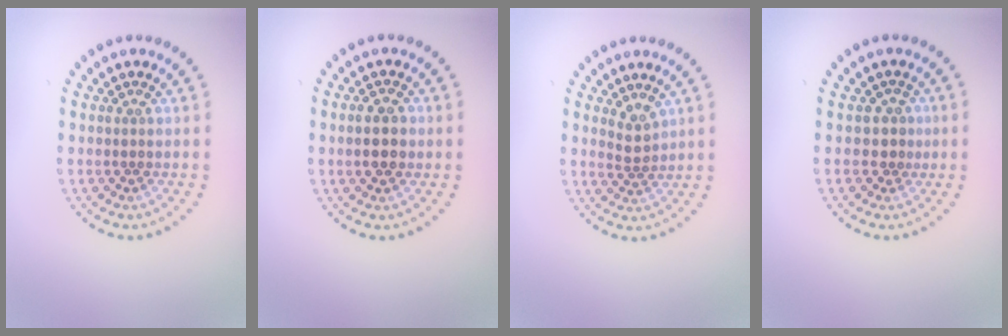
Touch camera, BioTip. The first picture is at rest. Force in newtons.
{"total": 2.4, "press": 2.4, "slide": 0.2}
{"total": 1.8, "press": 1.5, "slide": 1.1}
{"total": 1.7, "press": 1.3, "slide": 1.1}